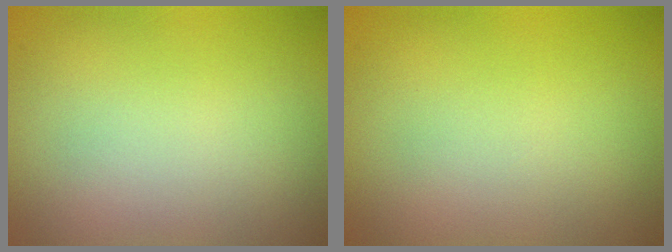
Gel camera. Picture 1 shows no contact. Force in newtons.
{"total": 0.0}